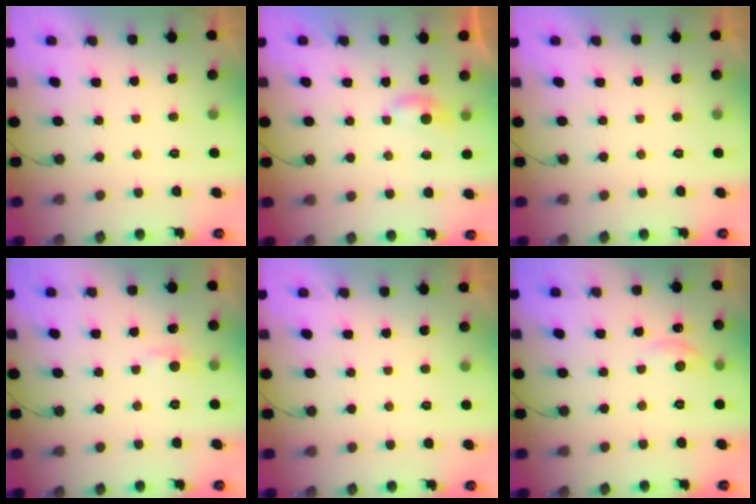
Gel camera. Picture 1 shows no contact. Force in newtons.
{"total": 3.5, "press": 3.4, "slide": 0.5}
{"total": 0.0}
{"total": 5.0, "press": 4.9, "slide": 0.7}
{"total": 0.0}
{"total": 5.0, "press": 4.9, "slide": 0.7}